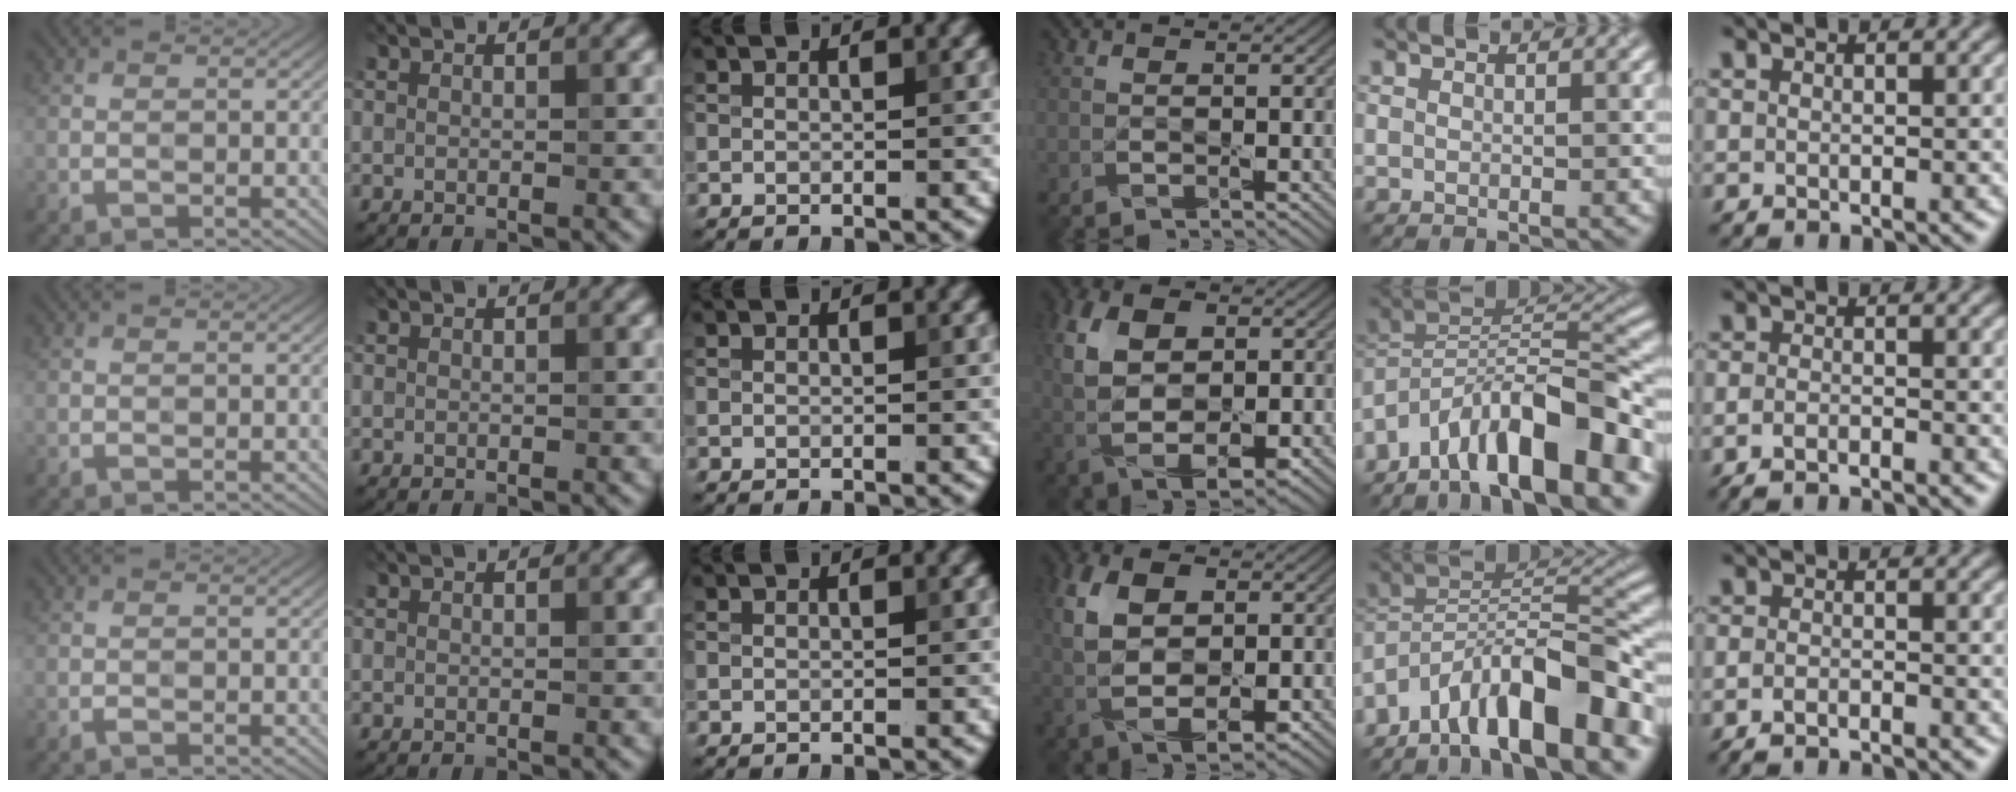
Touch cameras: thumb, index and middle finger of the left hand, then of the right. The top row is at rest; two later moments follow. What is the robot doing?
{"motion": "wipe", "object": "measuring cup"}